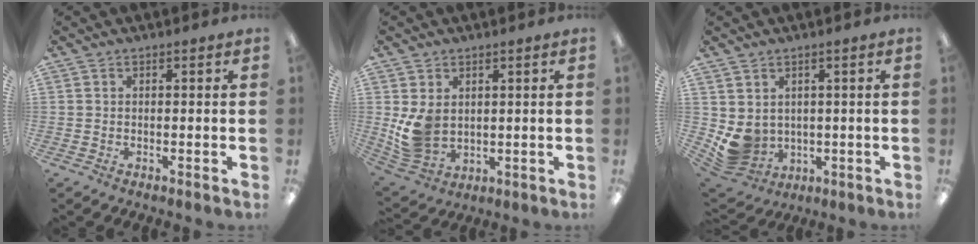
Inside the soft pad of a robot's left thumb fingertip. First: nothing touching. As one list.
[{"total": 8.6, "force": [1.7, 6.6, 5.2], "torque": [-0.115, -0.005, 0.033]}, {"total": 5.9, "force": [1.3, 5.5, 1.8], "torque": [-0.061, -0.020, 0.031]}]